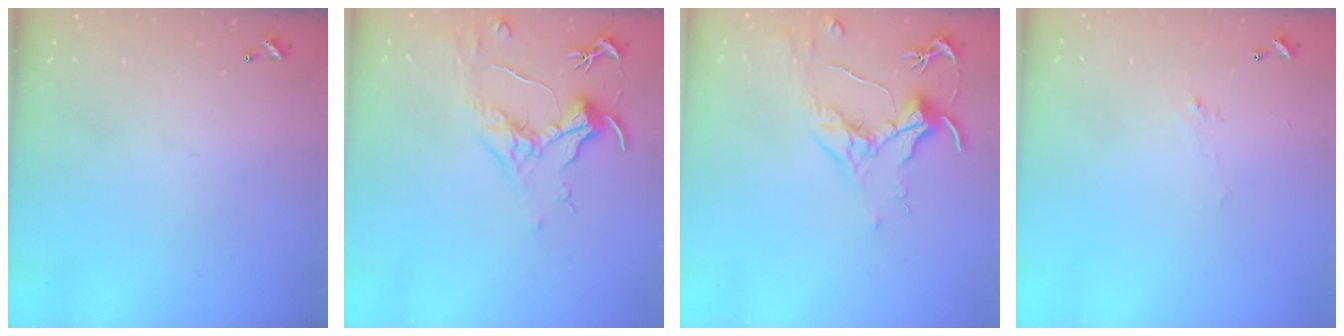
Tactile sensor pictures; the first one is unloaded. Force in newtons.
{"total": 1.6, "press": 1.4, "slide": 0.7}
{"total": 1.6, "press": 1.4, "slide": 0.9}
{"total": 1.2, "press": 0.8, "slide": 0.8}